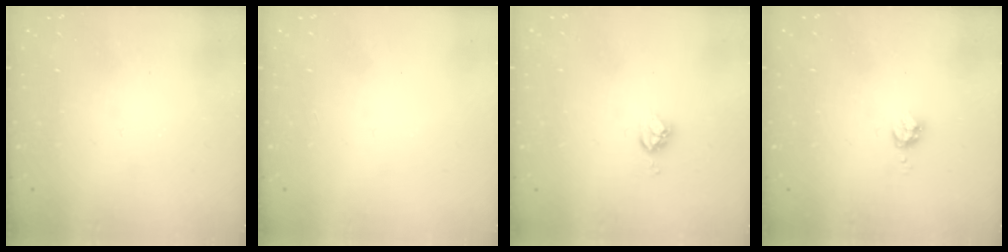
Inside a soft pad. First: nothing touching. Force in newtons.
{"total": 0.0}
{"total": 5.4, "press": 5.4, "slide": 0.1}
{"total": 3.7, "press": 3.7, "slide": 0.5}